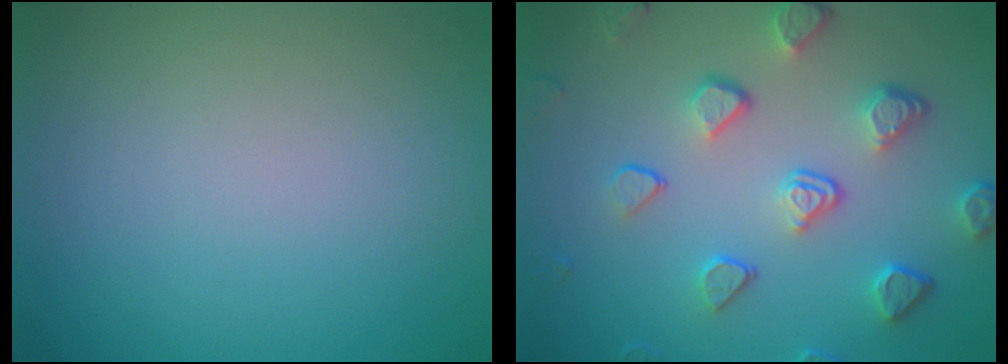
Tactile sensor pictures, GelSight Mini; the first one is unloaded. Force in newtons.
{"total": 5.0, "press": 3.8, "slide": 3.3}